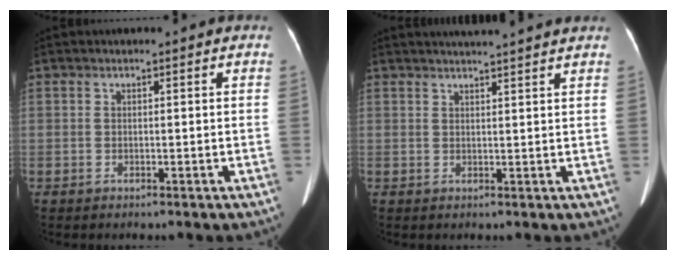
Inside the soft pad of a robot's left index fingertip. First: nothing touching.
{"total": 8.3, "force": [7.6, -0.6, 3.2], "torque": [-0.046, 0.022, 0.089]}